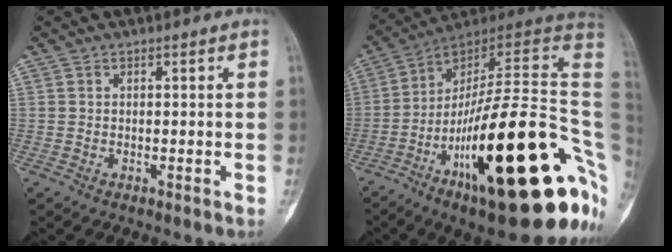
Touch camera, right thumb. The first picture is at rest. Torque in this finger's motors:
{"motor_torque": [3.78, 1.23, 2.22, -0.55, 0.80]}